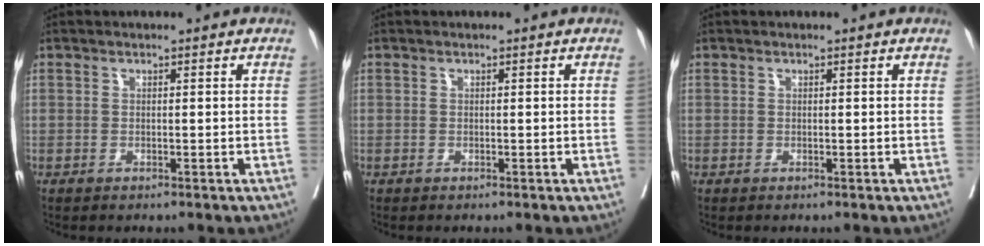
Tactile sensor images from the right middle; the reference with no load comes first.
{"total": 0.0}
{"total": 0.0}